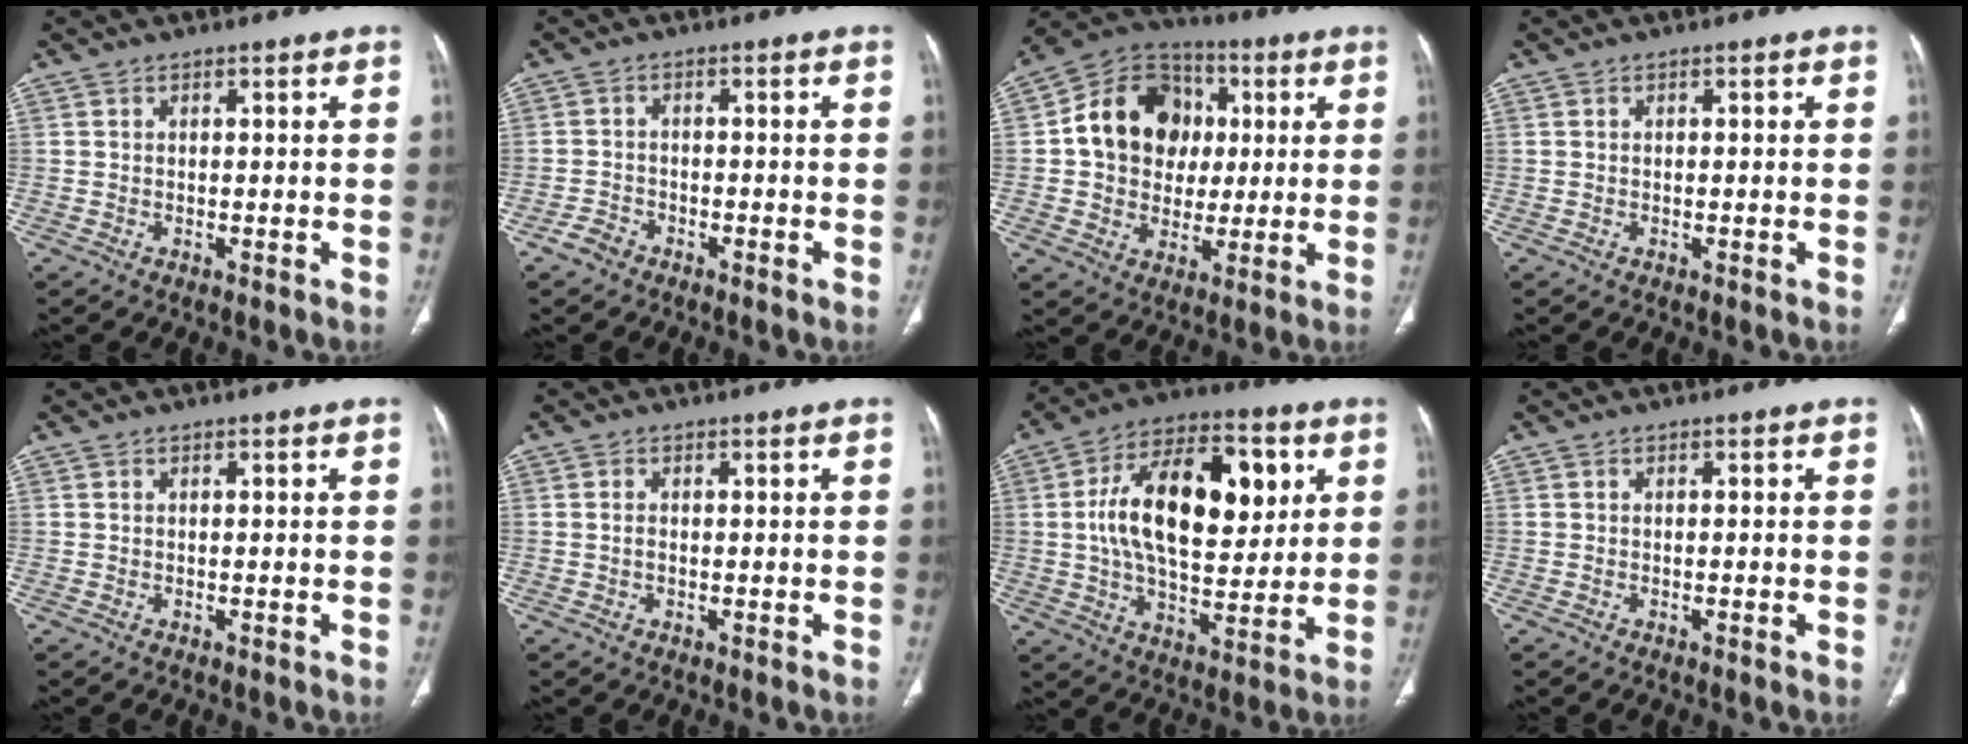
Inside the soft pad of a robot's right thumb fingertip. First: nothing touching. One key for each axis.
{"total": 2.6, "fx": -1.9, "fy": 1.6, "fz": 0.7, "tx": -0.016, "ty": 0.011, "tz": -0.036}
{"total": 16.3, "fx": 2.2, "fy": 13.7, "fz": 8.6, "tx": -0.109, "ty": 0.019, "tz": 0.034}
{"total": 0.0}
{"total": 0.0}
{"total": 1.0, "fx": -0.1, "fy": 0.7, "fz": 0.7, "tx": -0.016, "ty": 0.001, "tz": -0.001}
{"total": 22.4, "fx": 4.8, "fy": 12.0, "fz": 18.3, "tx": -0.271, "ty": 0.000, "tz": 0.073}
{"total": 0.5, "fx": -0.2, "fy": 0.1, "fz": 0.5, "tx": -0.009, "ty": -0.001, "tz": -0.002}